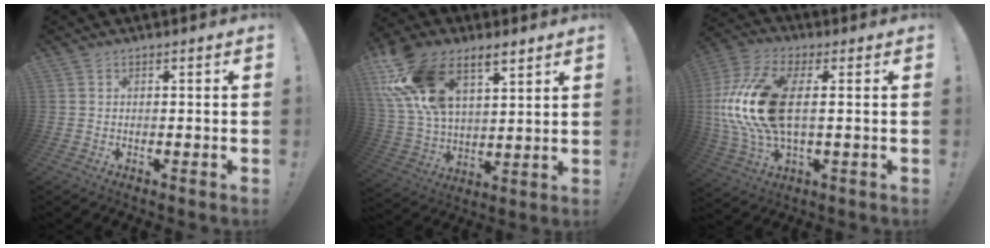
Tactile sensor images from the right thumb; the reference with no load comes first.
{"total": 19.8, "force": [11.1, 11.0, 12.1], "torque": [-0.250, -0.056, 0.202]}
{"total": 20.4, "force": [1.4, 9.7, 17.8], "torque": [-0.353, -0.001, 0.034]}